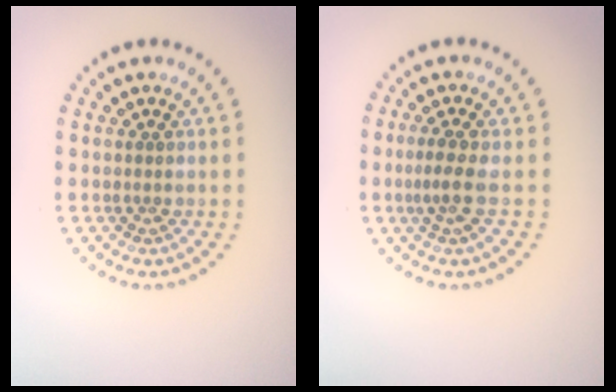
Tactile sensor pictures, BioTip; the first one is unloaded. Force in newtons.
{"total": 2.1, "press": 1.5, "slide": 1.4}